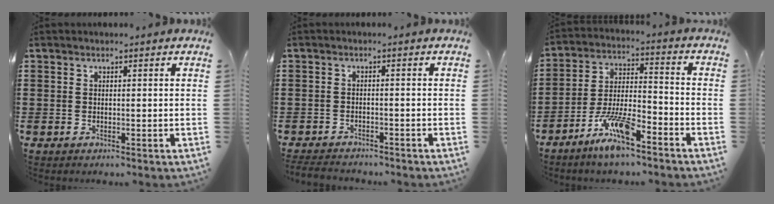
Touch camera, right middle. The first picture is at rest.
{"total": 2.4, "force": [-2.4, 0.5, 0.1], "torque": [-0.014, -0.003, -0.054]}
{"total": 9.3, "force": [-6.8, 2.1, 6.1], "torque": [-0.134, 0.000, -0.131]}